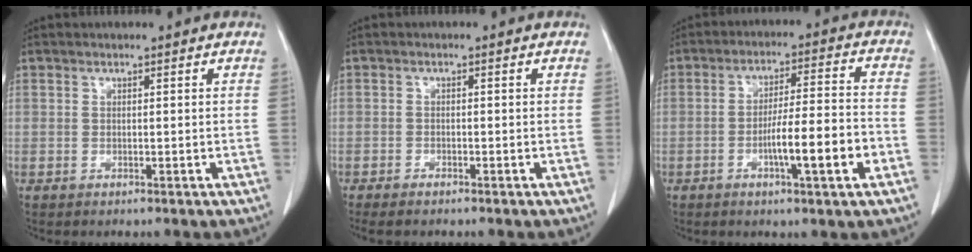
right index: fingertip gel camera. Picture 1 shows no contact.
{"total": 2.1, "force": [-1.8, 0.5, 1.0], "torque": [-0.017, -0.004, -0.027]}
{"total": 10.0, "force": [-3.5, 0.4, 9.3], "torque": [-0.150, 0.003, -0.056]}